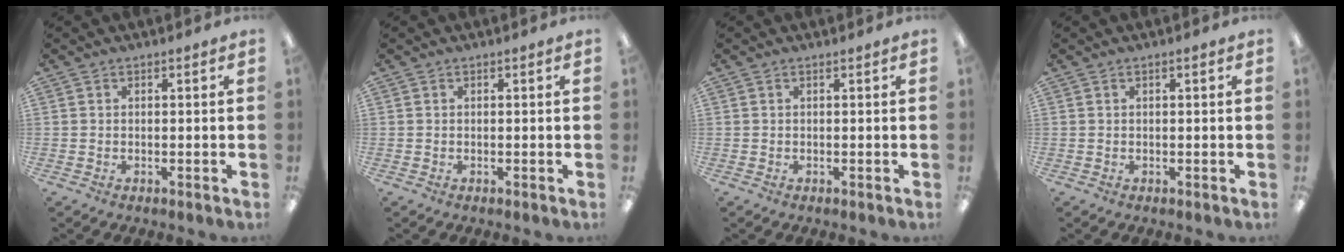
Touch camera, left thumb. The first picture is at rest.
{"total": 0.0}
{"total": 0.0}
{"total": 0.5, "force": [0.1, 0.1, 0.5], "torque": [-0.009, 0.002, 0.002]}